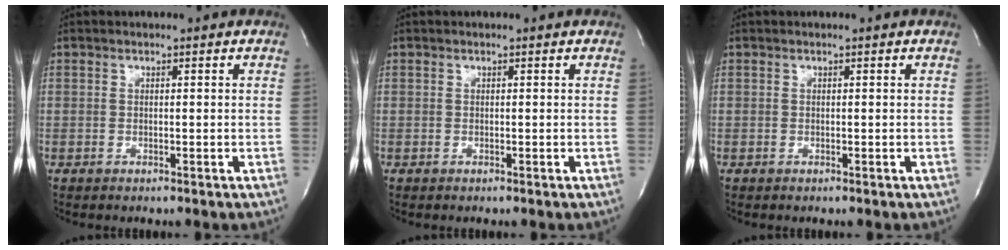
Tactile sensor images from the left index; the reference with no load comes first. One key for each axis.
{"total": 0.0}
{"total": 0.0}